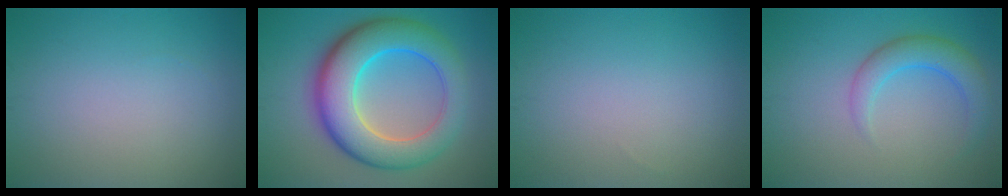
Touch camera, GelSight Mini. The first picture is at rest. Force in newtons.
{"total": 10.5, "press": 10.5, "slide": 0.1}
{"total": 0.0}
{"total": 3.7, "press": 3.7, "slide": 0.2}